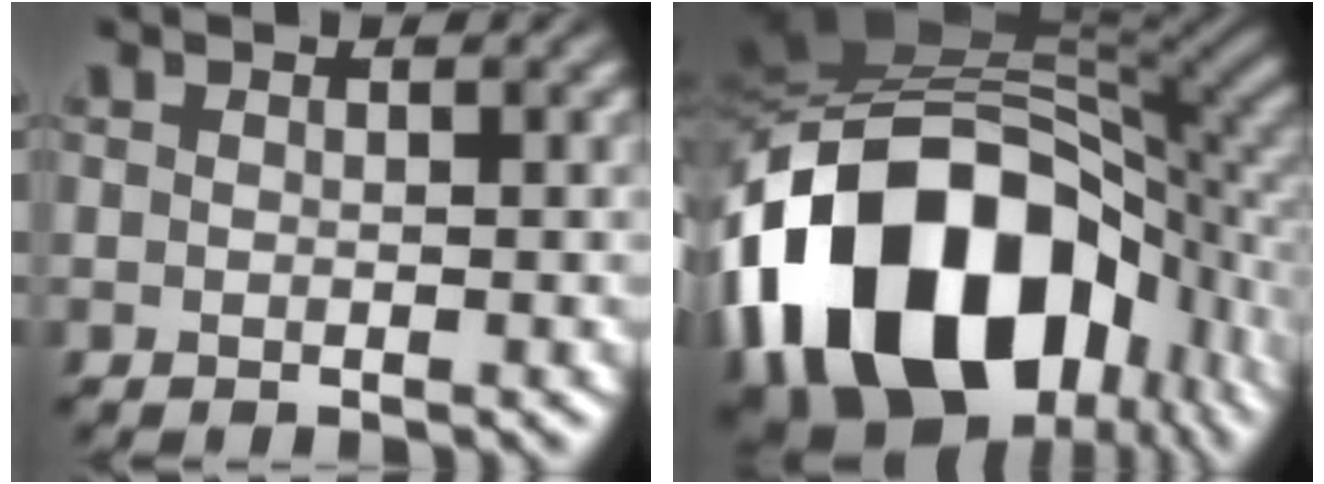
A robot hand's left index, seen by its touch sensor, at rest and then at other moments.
{"total": 19.2, "force": [-6.4, 12.4, 13.2], "torque": [-0.275, -0.006, -0.095]}